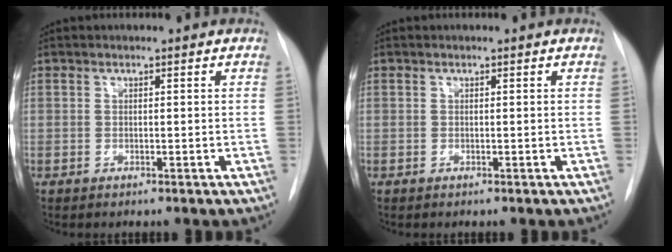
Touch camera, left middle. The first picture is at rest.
{"total": 0.0}